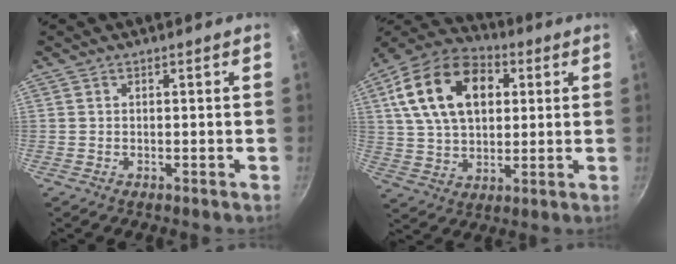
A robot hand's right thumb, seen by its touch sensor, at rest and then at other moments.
{"total": 19.7, "force": [5.6, 12.8, 13.9], "torque": [-0.226, 0.010, 0.089]}